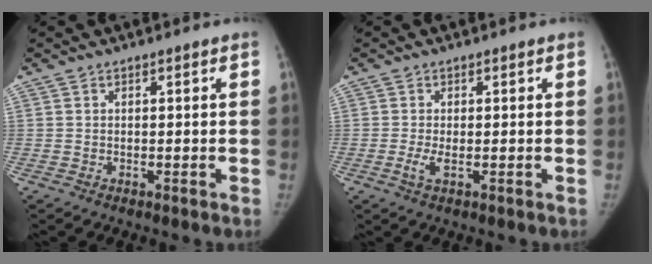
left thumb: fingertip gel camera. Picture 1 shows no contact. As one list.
[{"total": 2.2, "force": [-0.5, 0.8, 2.0], "torque": [-0.051, -0.006, -0.010]}]